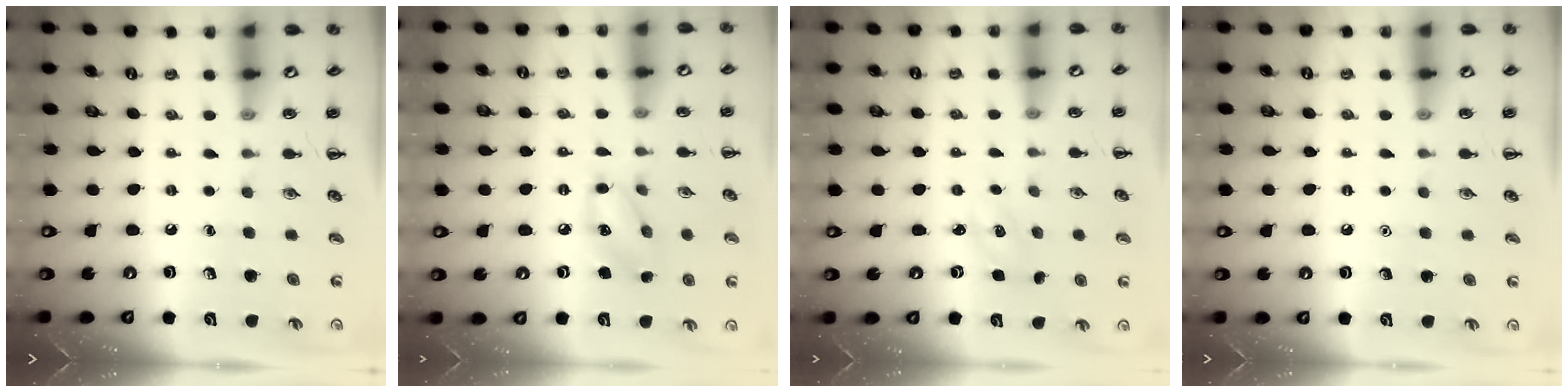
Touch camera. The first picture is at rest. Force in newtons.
{"total": 8.3, "press": 8.3, "slide": 0.4}
{"total": 2.1, "press": 2.0, "slide": 0.6}
{"total": 1.6, "press": 1.6, "slide": 0.1}